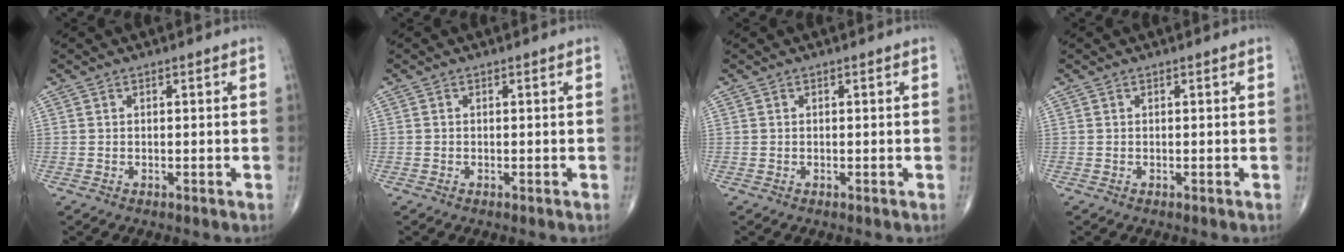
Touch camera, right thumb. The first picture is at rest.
{"total": 0.0}
{"total": 0.0}
{"total": 0.0}